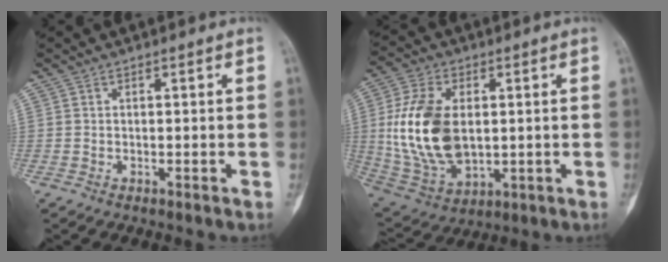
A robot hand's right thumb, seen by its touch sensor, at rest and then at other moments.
{"total": 18.1, "force": [1.2, 11.2, 14.3], "torque": [-0.278, -0.011, 0.039]}